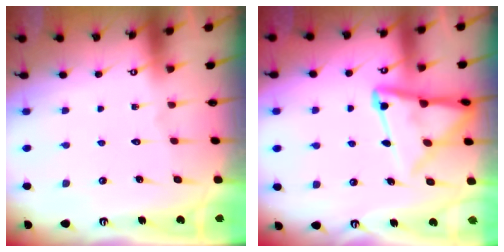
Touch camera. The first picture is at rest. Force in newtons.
{"total": 11.7, "press": 11.6, "slide": 1.2}